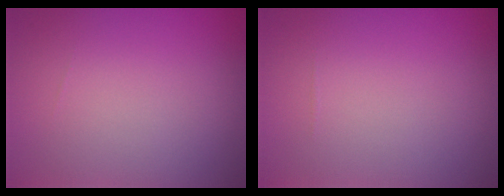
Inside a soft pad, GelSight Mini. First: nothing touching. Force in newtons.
{"total": 0.0}